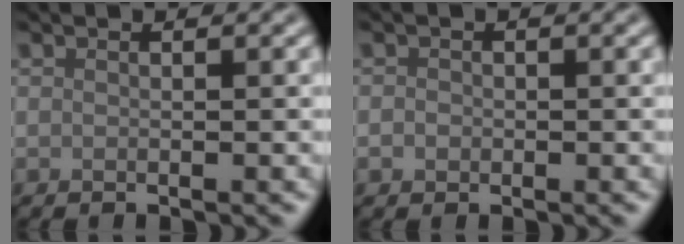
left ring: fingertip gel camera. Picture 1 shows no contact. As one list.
[{"total": 0.9, "force": [-0.2, 0.8, 0.3], "torque": [-0.002, -0.004, -0.006]}]